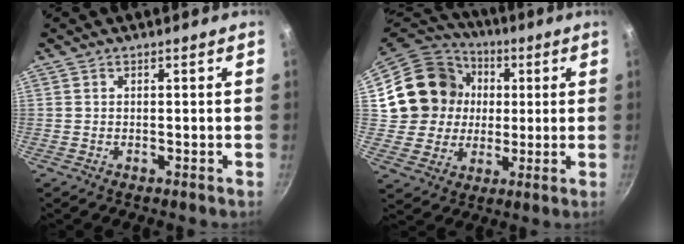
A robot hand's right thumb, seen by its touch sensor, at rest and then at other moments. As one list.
[{"total": 17.4, "force": [2.9, 16.0, 6.2], "torque": [-0.094, 0.022, 0.055]}]